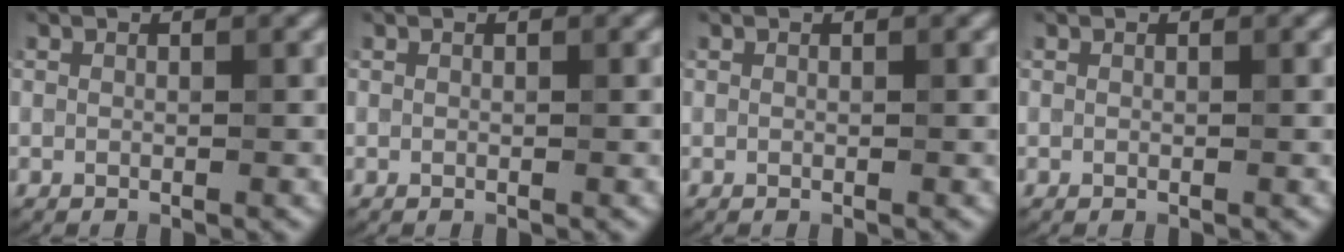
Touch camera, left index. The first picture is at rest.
{"total": 0.0}
{"total": 0.0}
{"total": 0.0}